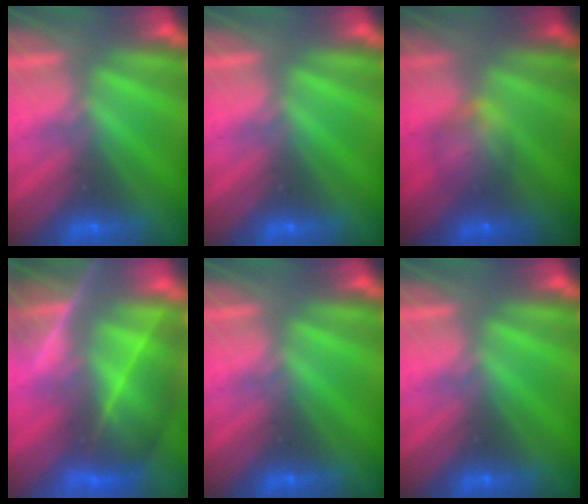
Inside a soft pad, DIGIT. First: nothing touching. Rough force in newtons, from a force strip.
{"total": 0.0}
{"total": 7.9}
{"total": 7.1}
{"total": 0.0}
{"total": 0.0}